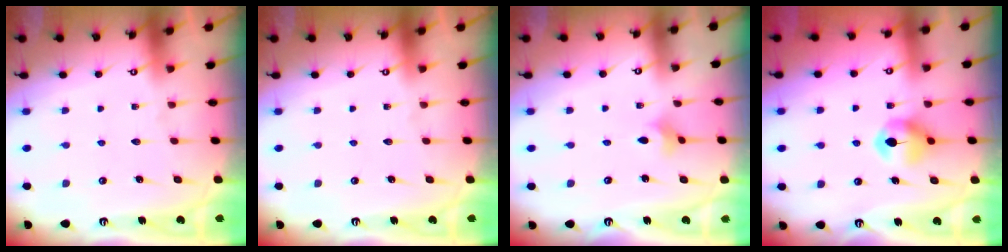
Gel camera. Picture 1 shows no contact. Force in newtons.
{"total": 0.0}
{"total": 3.5, "press": 3.4, "slide": 0.8}
{"total": 7.4, "press": 7.4, "slide": 0.6}